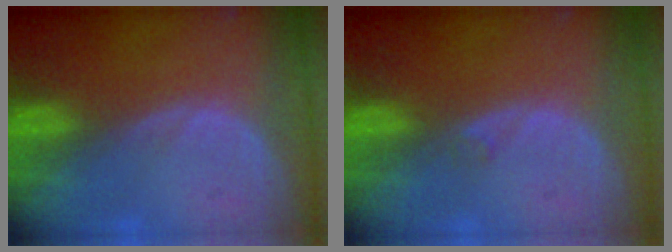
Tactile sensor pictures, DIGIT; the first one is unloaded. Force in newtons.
{"total": 0.5, "press": 0.5, "slide": 0.1}